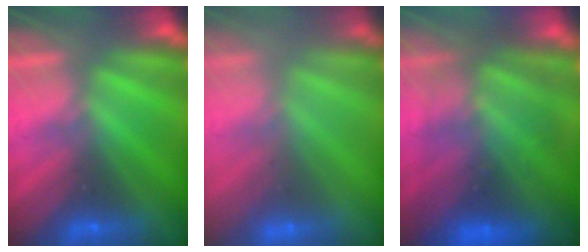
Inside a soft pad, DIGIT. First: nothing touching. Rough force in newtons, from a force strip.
{"total": 2.4}
{"total": 7.6}